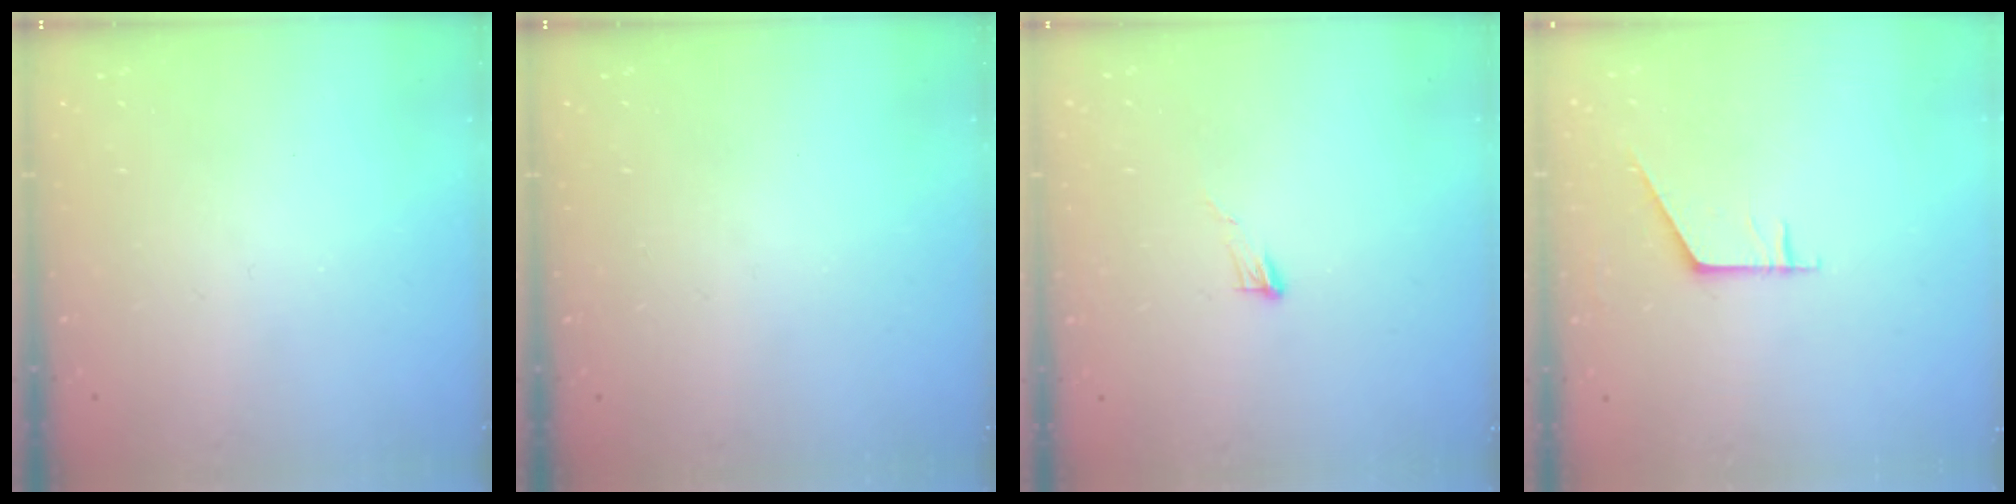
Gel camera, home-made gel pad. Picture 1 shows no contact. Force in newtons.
{"total": 0.0}
{"total": 3.8, "press": 3.8, "slide": 0.3}
{"total": 4.4, "press": 4.4, "slide": 0.5}